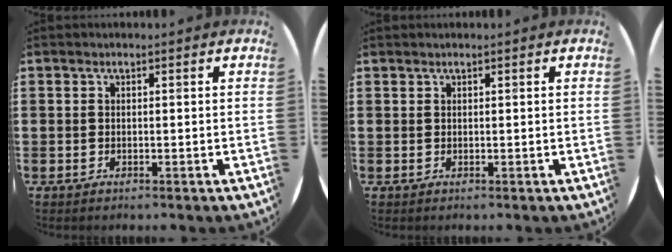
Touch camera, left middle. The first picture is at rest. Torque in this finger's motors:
{"motor_torque": [0.20, -0.12, 0.00, 0.01]}